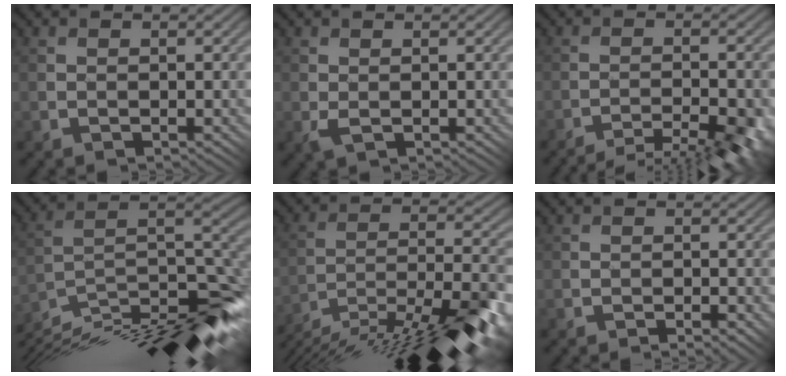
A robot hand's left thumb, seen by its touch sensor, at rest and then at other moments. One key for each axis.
{"total": 1.5, "fx": -0.3, "fy": 1.0, "fz": 1.1, "tx": -0.029, "ty": -0.005, "tz": -0.006}
{"total": 8.3, "fx": -7.1, "fy": 1.3, "fz": 4.2, "tx": -0.059, "ty": 0.005, "tz": -0.096}
{"total": 14.2, "fx": -10.6, "fy": 2.4, "fz": 9.2, "tx": -0.182, "ty": 0.011, "tz": -0.185}
{"total": 17.7, "fx": -14.4, "fy": 3.2, "fz": 9.8, "tx": -0.154, "ty": -0.001, "tz": -0.233}
{"total": 1.3, "fx": -1.0, "fy": 0.5, "fz": 0.6, "tx": -0.004, "ty": 0.001, "tz": -0.015}